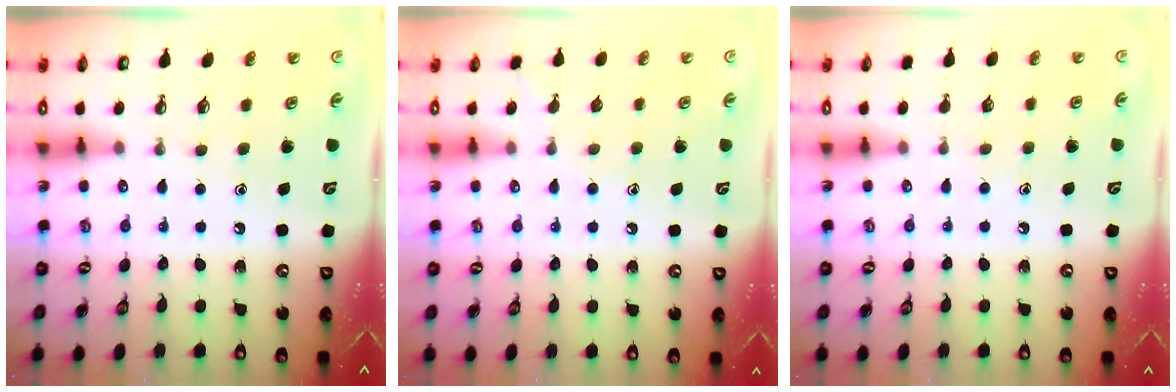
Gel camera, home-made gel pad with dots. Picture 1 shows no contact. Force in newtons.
{"total": 5.3, "press": 5.3, "slide": 0.6}
{"total": 4.2, "press": 4.2, "slide": 0.5}